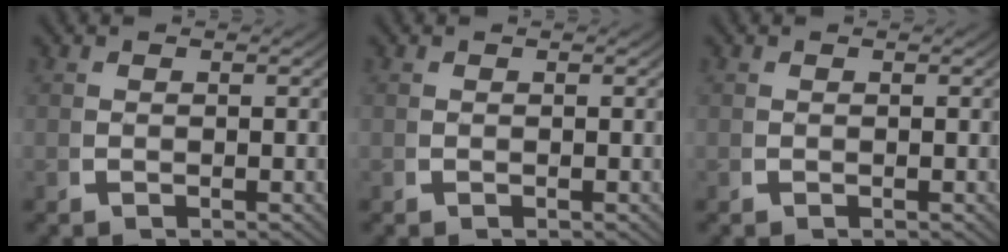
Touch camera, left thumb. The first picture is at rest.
{"total": 0.0}
{"total": 0.0}